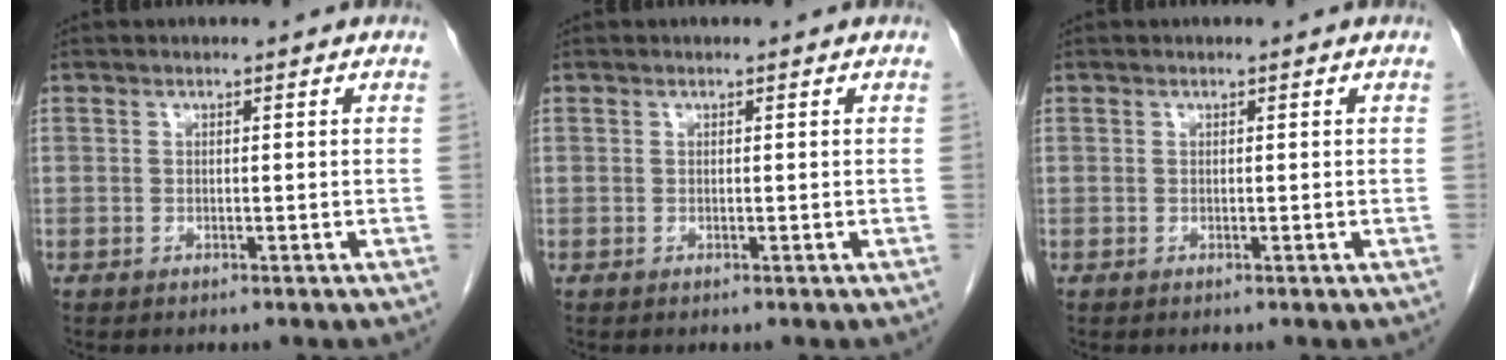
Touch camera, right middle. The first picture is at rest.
{"total": 0.0}
{"total": 0.0}